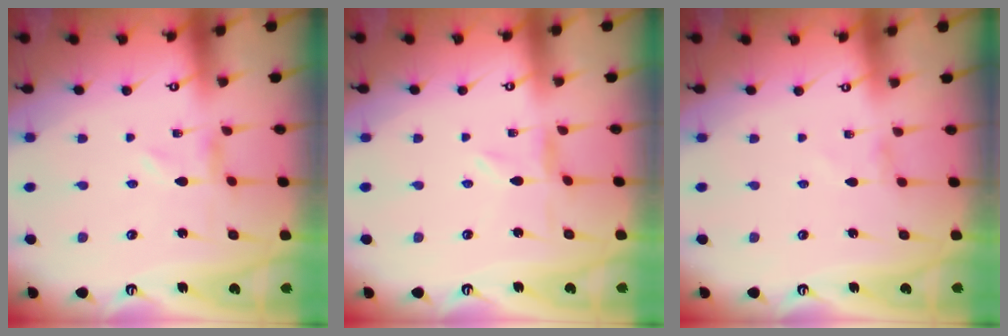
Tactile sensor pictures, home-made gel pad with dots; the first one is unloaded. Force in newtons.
{"total": 0.0}
{"total": 0.9, "press": 0.9, "slide": 0.3}